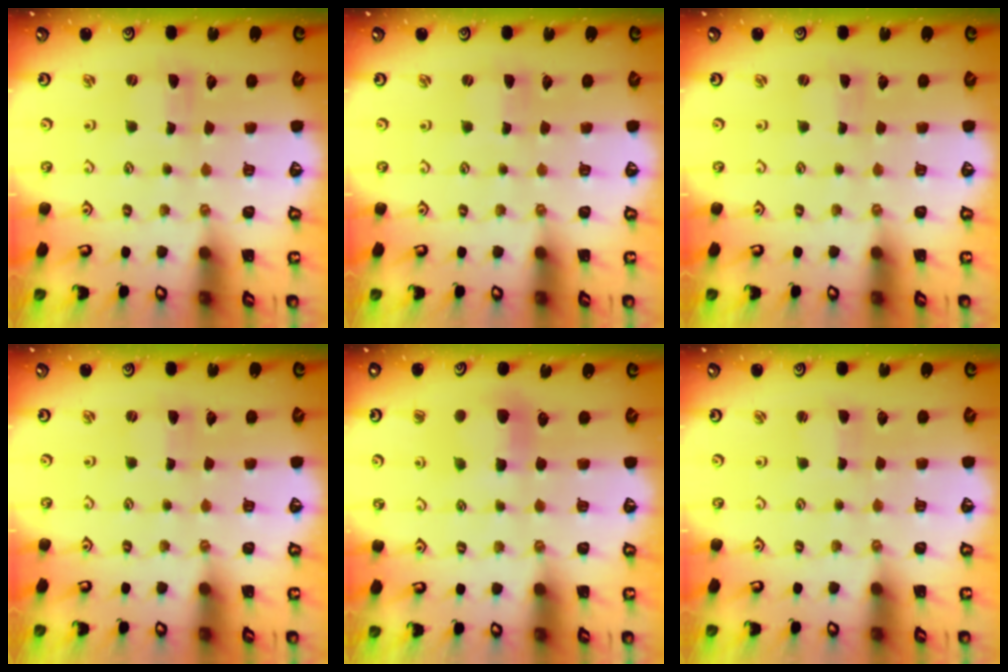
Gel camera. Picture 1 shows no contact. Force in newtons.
{"total": 0.0}
{"total": 0.0}
{"total": 0.0}
{"total": 5.7, "press": 5.7, "slide": 0.3}
{"total": 1.0, "press": 1.0, "slide": 0.1}